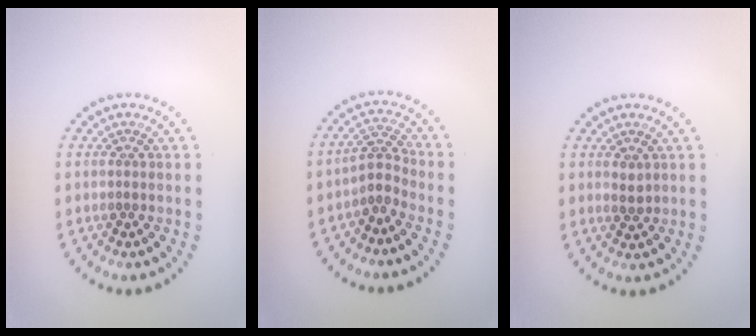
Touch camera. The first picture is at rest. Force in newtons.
{"total": 2.2, "press": 1.6, "slide": 1.4}
{"total": 0.9, "press": 0.8, "slide": 0.3}